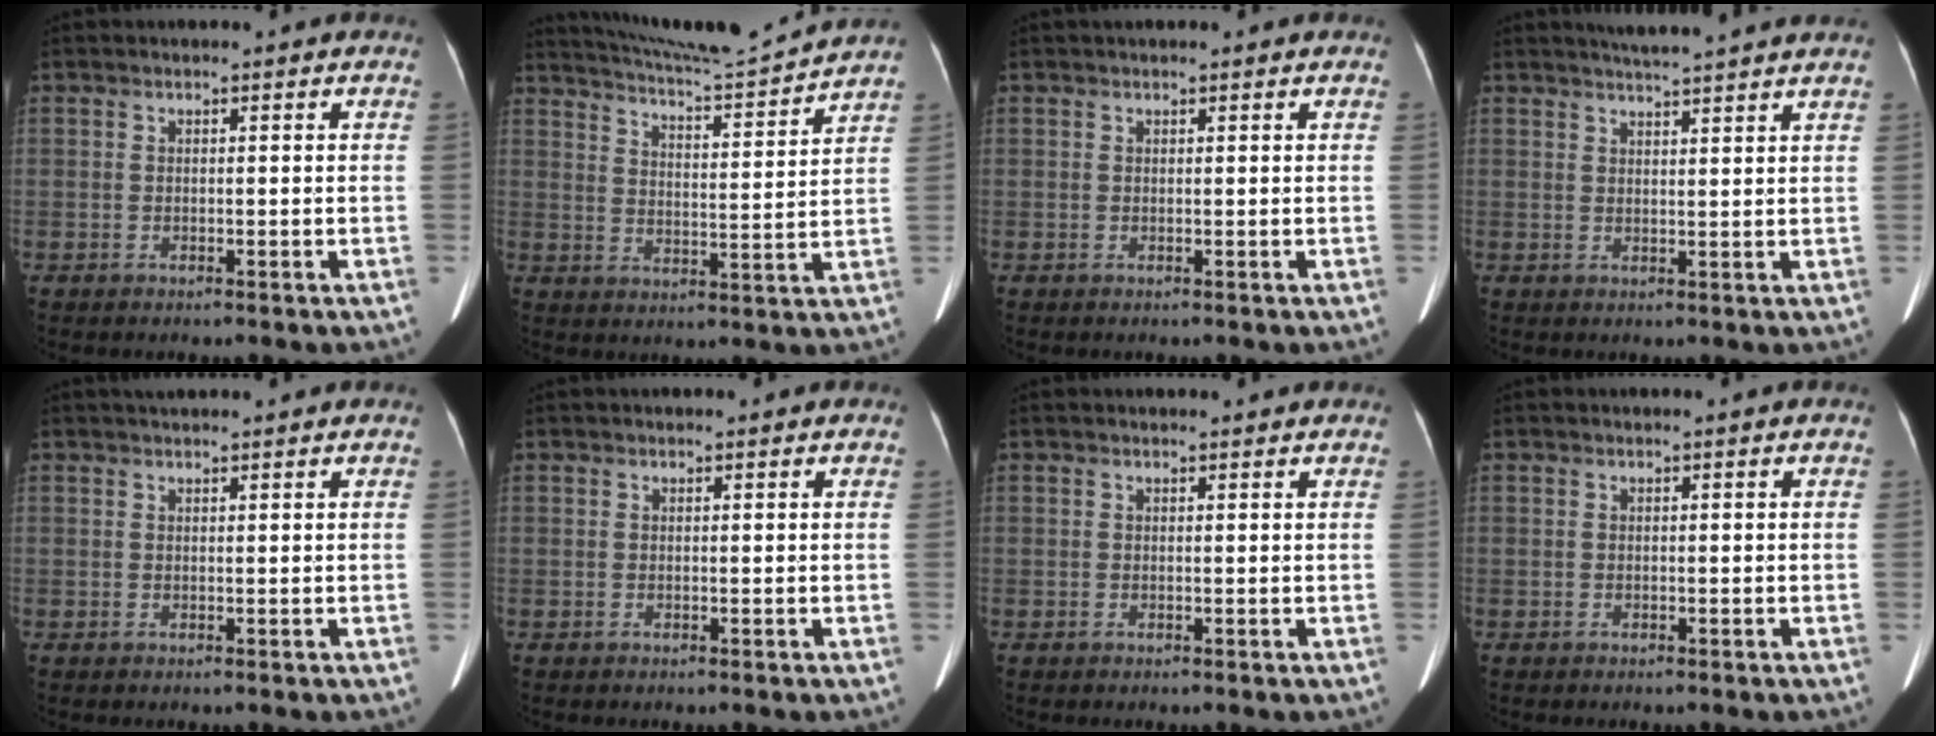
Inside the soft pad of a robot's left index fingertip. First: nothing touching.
{"total": 12.6, "force": [12.1, -2.1, 2.8], "torque": [-0.059, -0.025, 0.183]}
{"total": 2.1, "force": [1.8, 0.3, 1.0], "torque": [-0.009, 0.028, 0.024]}
{"total": 7.6, "force": [6.9, -0.7, 3.0], "torque": [-0.050, 0.017, 0.086]}
{"total": 3.9, "force": [3.5, 0.3, 1.7], "torque": [-0.020, 0.032, 0.048]}
{"total": 0.6, "force": [0.5, 0.2, 0.2], "torque": [-0.008, 0.006, 0.008]}
{"total": 2.4, "force": [2.3, 0.4, 0.7], "torque": [-0.011, 0.013, 0.023]}
{"total": 0.0}